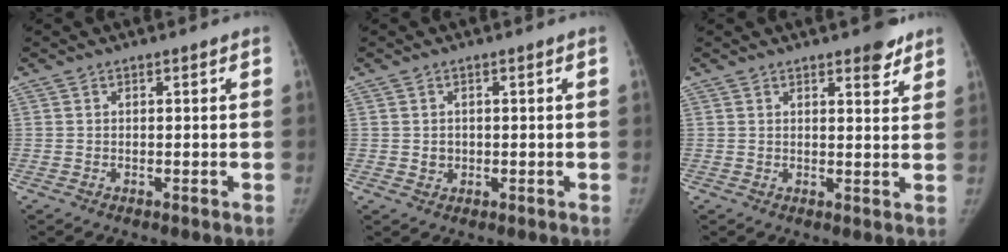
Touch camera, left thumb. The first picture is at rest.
{"total": 1.7, "force": [-0.1, 1.6, 0.7], "torque": [-0.004, 0.002, 0.004]}
{"total": 4.2, "force": [3.0, 1.5, 2.5], "torque": [-0.016, -0.018, 0.038]}